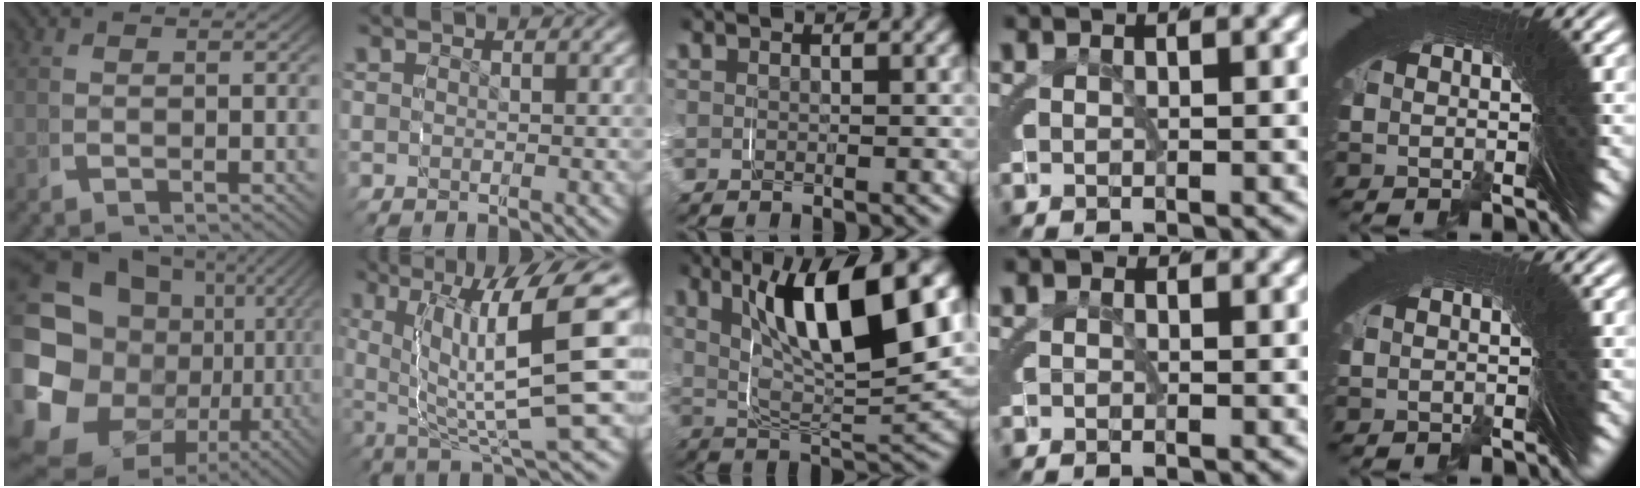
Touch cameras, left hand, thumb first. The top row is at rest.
{"thumb": {"total": 20.6, "force": [-2.6, 15.2, 13.7], "torque": [-0.274, -0.071, -0.015]}, "index": {"total": 11.9, "force": [-0.1, 4.7, 10.9], "torque": [-0.154, 0.004, 0.005]}, "middle": {"total": 11.6, "force": [3.7, 4.1, 10.2], "torque": [-0.169, 0.015, 0.059]}, "ring": {"total": 0.6, "force": [-0.5, 0.0, -0.1], "torque": [0.009, -0.004, -0.012]}, "little": {"total": 0.8, "force": [0.0, -0.7, -0.4], "torque": [0.009, 0.005, 0.002]}}